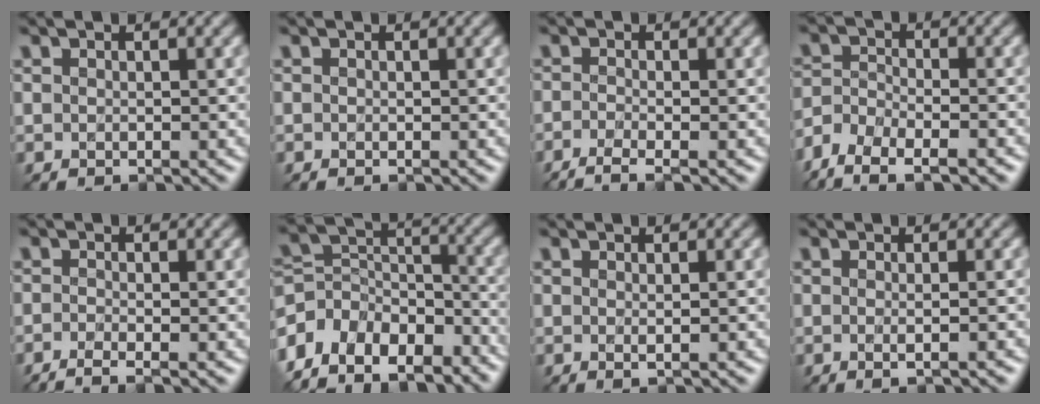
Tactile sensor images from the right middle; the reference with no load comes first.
{"total": 0.0}
{"total": 2.6, "force": [-1.7, 0.6, 1.9], "torque": [-0.033, -0.008, -0.044]}
{"total": 7.5, "force": [-5.8, 2.8, 3.8], "torque": [-0.065, -0.010, -0.095]}
{"total": 2.2, "force": [-1.4, 0.5, 1.6], "torque": [-0.022, -0.010, -0.038]}
{"total": 10.0, "force": [-7.2, 5.8, 3.7], "torque": [-0.082, 0.001, -0.123]}
{"total": 0.8, "force": [-0.1, 0.2, 0.8], "torque": [-0.012, -0.001, -0.002]}
{"total": 2.2, "force": [-0.2, 0.9, 2.0], "torque": [-0.016, -0.003, -0.012]}